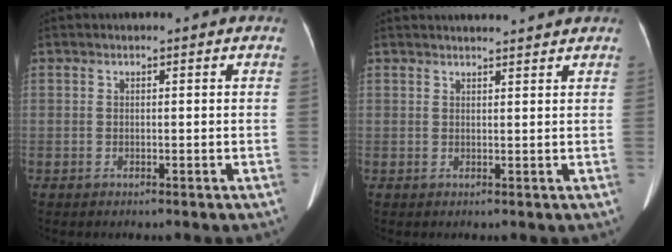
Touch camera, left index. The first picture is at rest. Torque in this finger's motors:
{"motor_torque": [0.14, -0.82, 0.01, 0.00]}